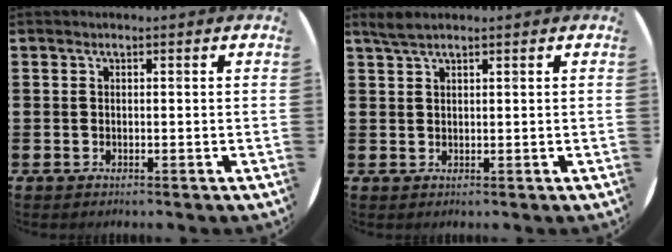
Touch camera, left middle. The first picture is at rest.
{"total": 1.8, "force": [1.5, 0.2, 1.0], "torque": [-0.020, 0.003, 0.026]}